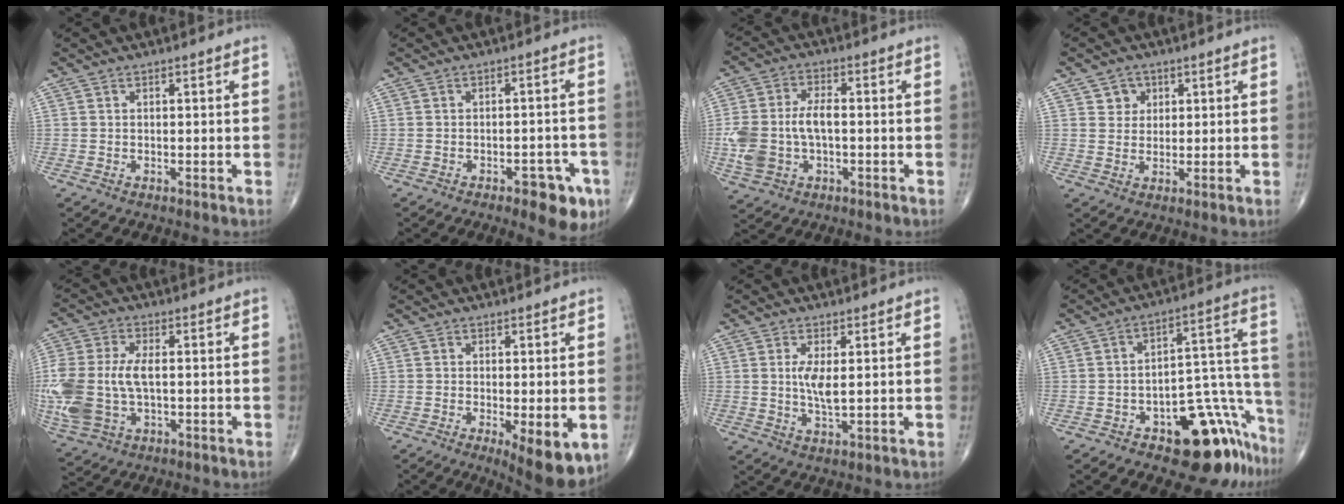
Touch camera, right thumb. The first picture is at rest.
{"total": 7.5, "force": [-3.8, 3.3, 5.6], "torque": [-0.047, 0.018, -0.043]}
{"total": 10.4, "force": [-1.1, 6.1, 8.3], "torque": [-0.182, 0.020, -0.018]}
{"total": 3.7, "force": [1.6, 3.2, 0.9], "torque": [0.007, -0.007, 0.024]}
{"total": 16.3, "force": [-1.1, 9.5, 13.2], "torque": [-0.338, -0.002, -0.012]}
{"total": 8.8, "force": [-2.8, 2.8, 7.9], "torque": [-0.107, -0.021, -0.037]}
{"total": 4.6, "force": [0.7, 1.4, 4.3], "torque": [-0.091, -0.014, 0.015]}
{"total": 18.2, "force": [-11.2, 7.9, 12.0], "torque": [-0.059, 0.117, -0.153]}